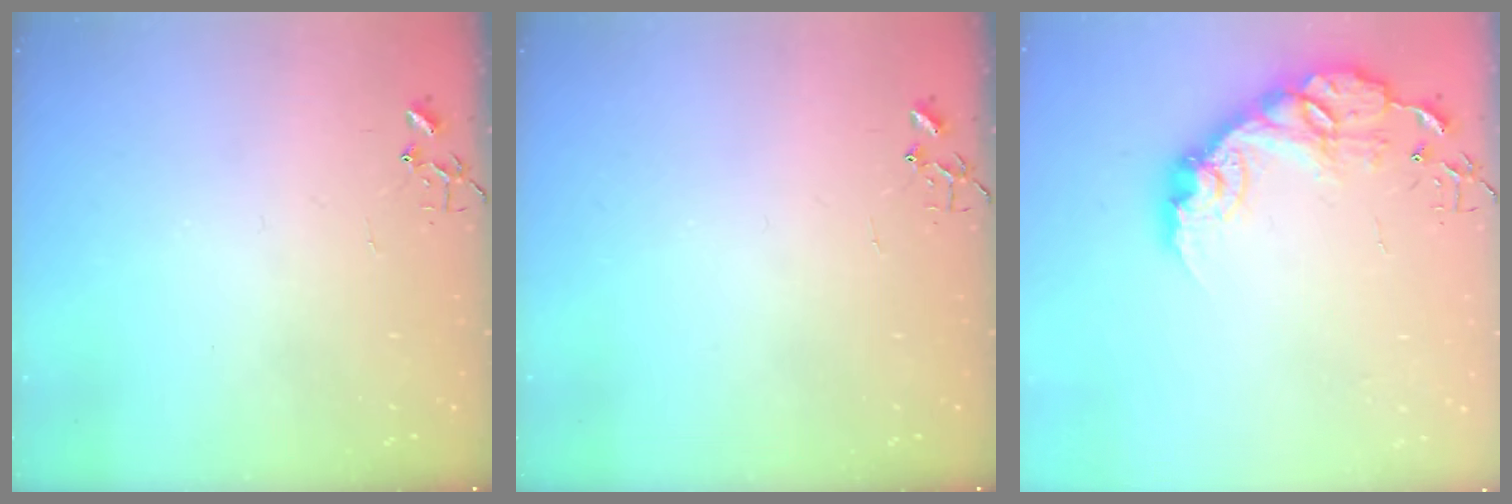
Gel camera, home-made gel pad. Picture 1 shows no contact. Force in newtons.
{"total": 0.0}
{"total": 15.8, "press": 15.8, "slide": 0.5}